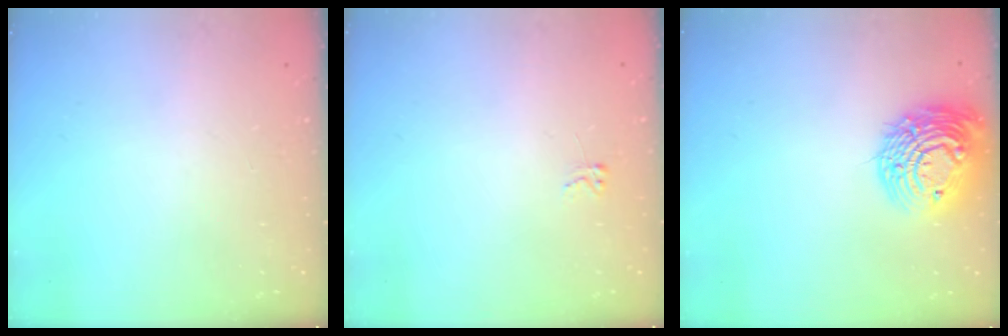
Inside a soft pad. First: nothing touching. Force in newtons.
{"total": 2.6, "press": 2.6, "slide": 0.4}
{"total": 16.1, "press": 16.1, "slide": 1.0}